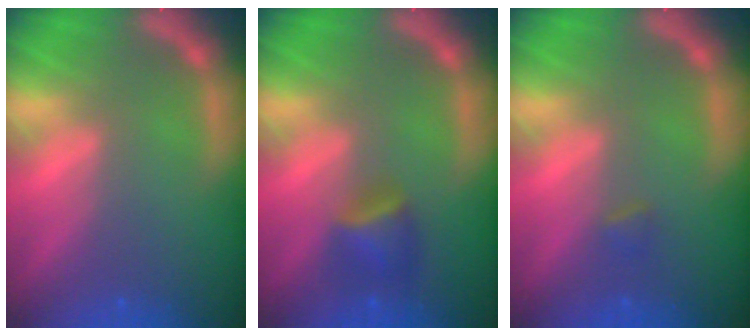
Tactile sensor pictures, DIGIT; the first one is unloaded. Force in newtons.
{"total": 2.9}
{"total": 0.9}